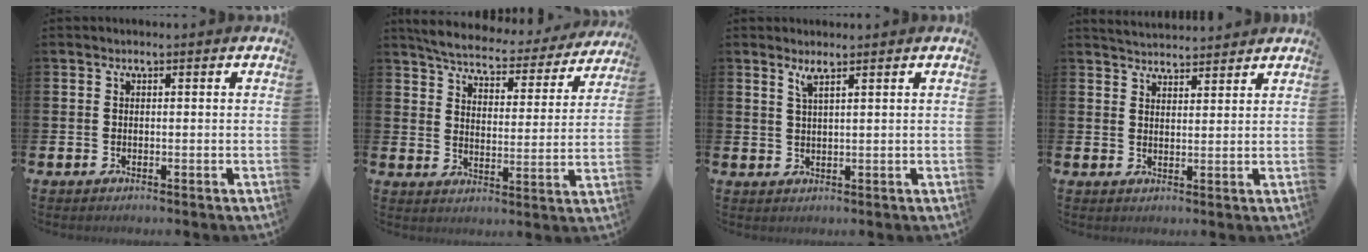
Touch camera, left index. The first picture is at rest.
{"total": 5.2, "force": [4.9, 1.0, 1.4], "torque": [-0.052, -0.036, 0.079]}
{"total": 2.0, "force": [1.6, 0.1, 1.2], "torque": [-0.021, -0.002, 0.028]}
{"total": 3.8, "force": [3.8, 0.2, -0.2], "torque": [0.000, -0.019, 0.069]}